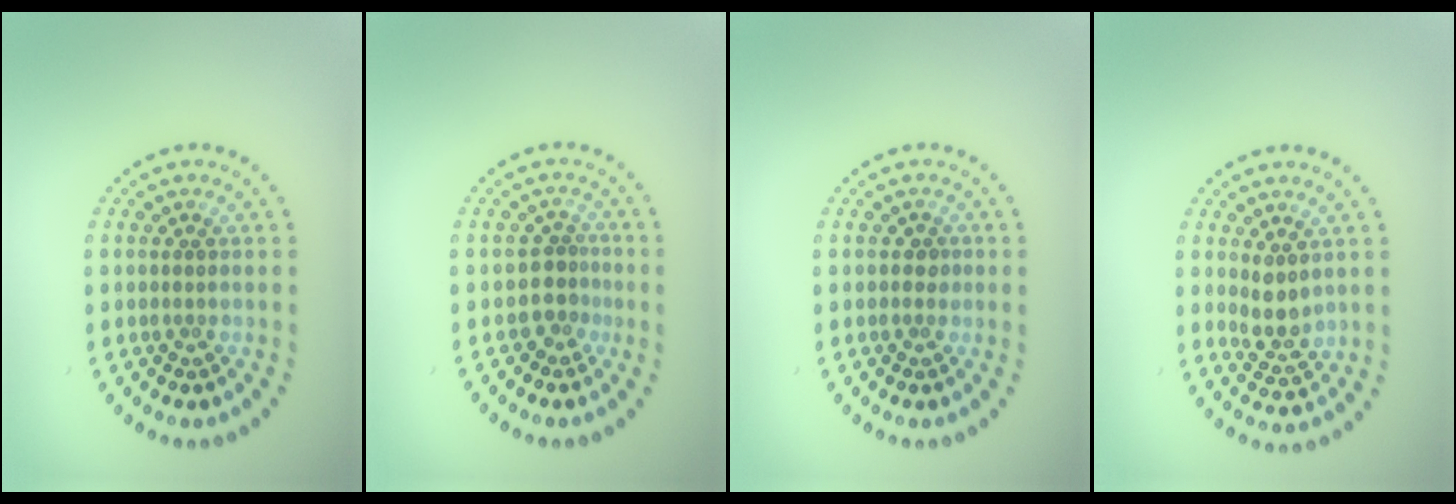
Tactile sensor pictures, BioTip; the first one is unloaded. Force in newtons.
{"total": 1.9, "press": 1.2, "slide": 1.4}
{"total": 0.8, "press": 0.7, "slide": 0.4}
{"total": 2.4, "press": 2.0, "slide": 1.3}